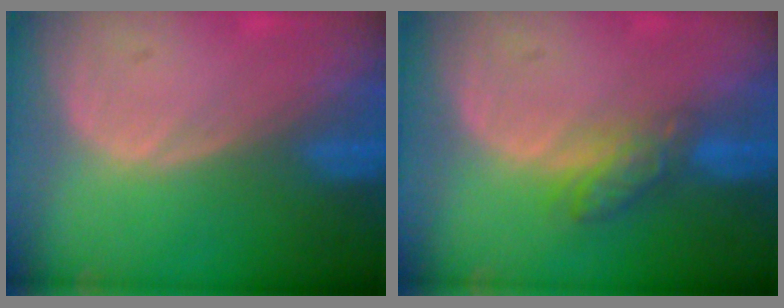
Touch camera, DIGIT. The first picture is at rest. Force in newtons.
{"total": 4.3, "press": 4.1, "slide": 1.1}